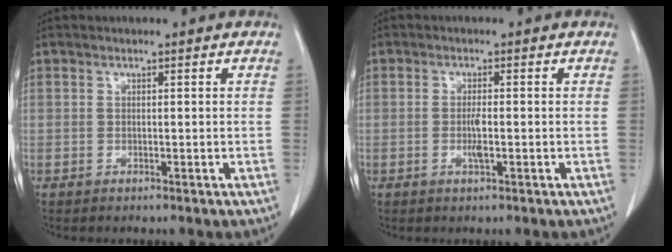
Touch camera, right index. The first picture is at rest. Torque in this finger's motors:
{"motor_torque": [0.56, -0.17, 0.36, 0.09]}